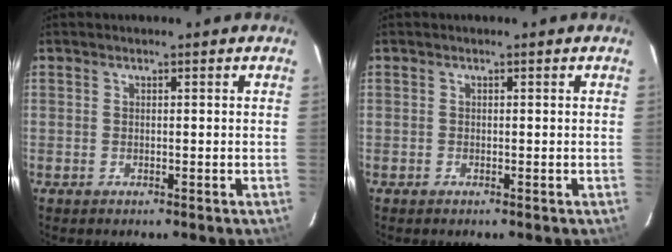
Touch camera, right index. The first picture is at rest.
{"total": 0.0}